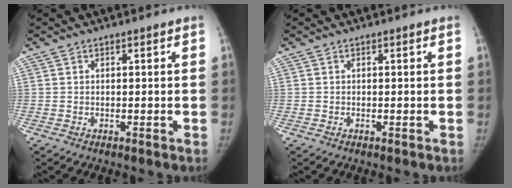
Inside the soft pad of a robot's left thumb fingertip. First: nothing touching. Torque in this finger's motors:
{"motor_torque": [-0.01, 0.01, 0.06, -0.05, 0.00]}